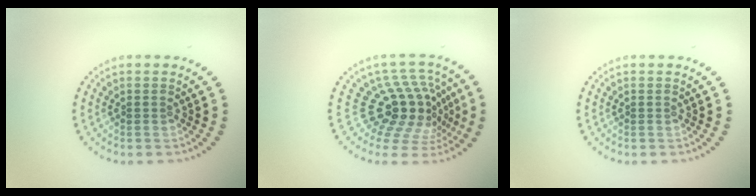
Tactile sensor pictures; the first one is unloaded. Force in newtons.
{"total": 5.4, "press": 3.9, "slide": 3.7}
{"total": 0.0}